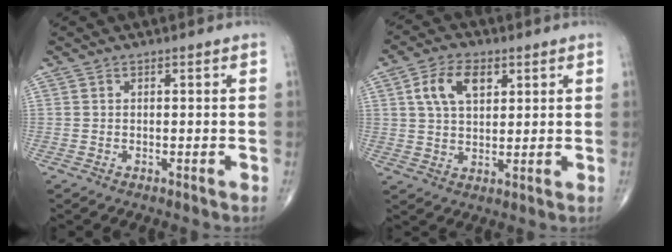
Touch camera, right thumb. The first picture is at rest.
{"total": 8.5, "force": [3.2, 5.0, 6.1], "torque": [-0.102, -0.005, 0.057]}